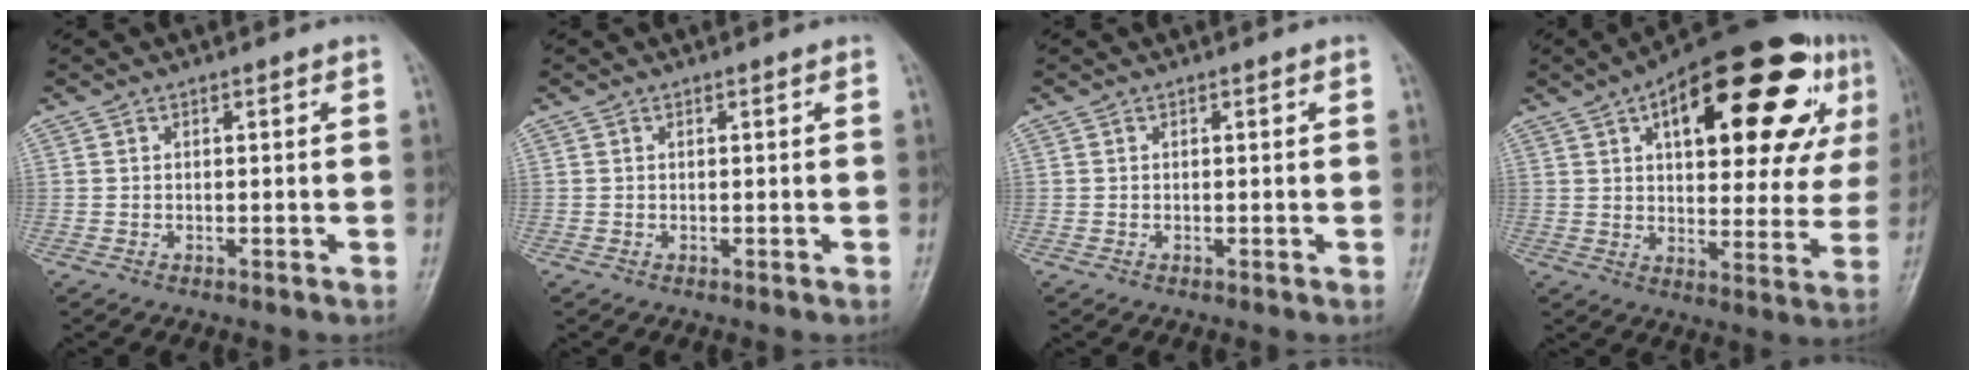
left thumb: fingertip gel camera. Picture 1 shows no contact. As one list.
[{"total": 0.0}, {"total": 0.0}, {"total": 29.6, "force": [12.0, 12.4, 24.1], "torque": [-0.312, 0.013, 0.167]}]